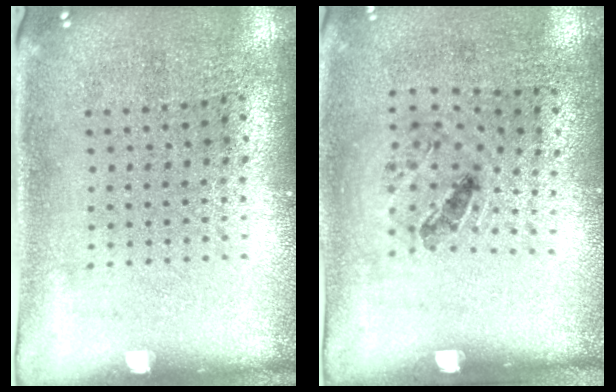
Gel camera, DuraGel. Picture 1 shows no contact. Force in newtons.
{"total": 1.3, "press": 0.7, "slide": 1.1}